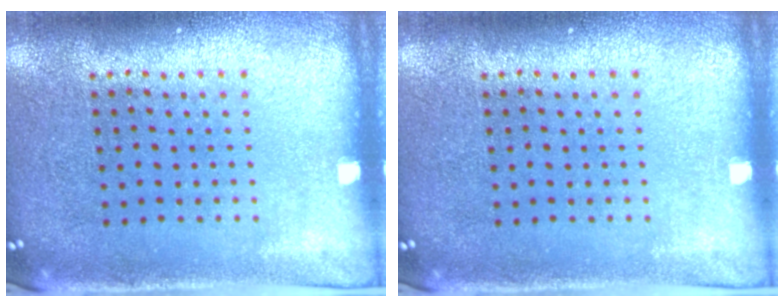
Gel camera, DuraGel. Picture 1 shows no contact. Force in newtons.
{"total": 0.0}